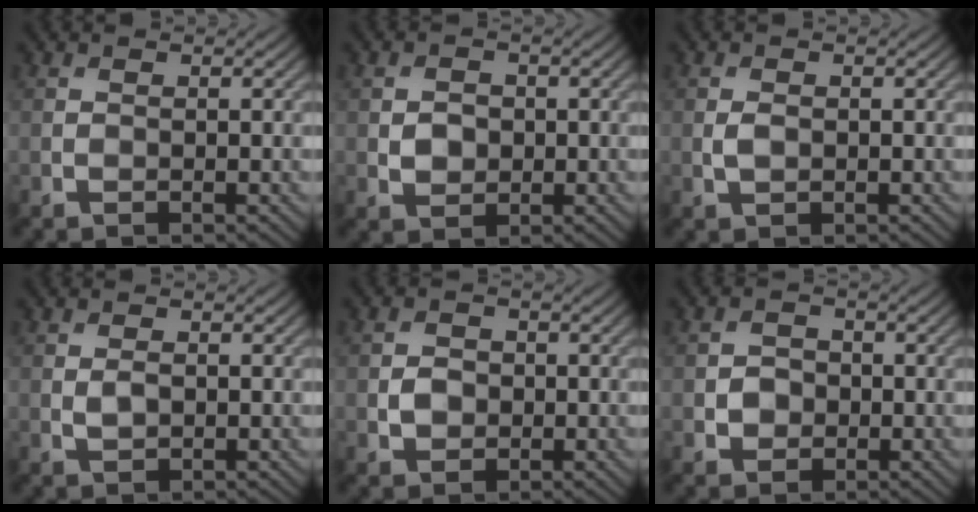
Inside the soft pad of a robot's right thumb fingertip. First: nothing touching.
{"total": 2.4, "force": [-0.1, 2.0, 1.2], "torque": [-0.025, -0.005, -0.004]}
{"total": 1.4, "force": [0.0, 0.9, 1.0], "torque": [-0.024, -0.002, 0.000]}
{"total": 1.4, "force": [0.1, 0.9, 1.2], "torque": [-0.025, -0.003, 0.004]}
{"total": 2.2, "force": [-0.3, 1.9, 1.0], "torque": [-0.019, -0.005, -0.009]}
{"total": 2.3, "force": [-0.4, 2.0, 0.9], "torque": [-0.014, -0.003, -0.012]}